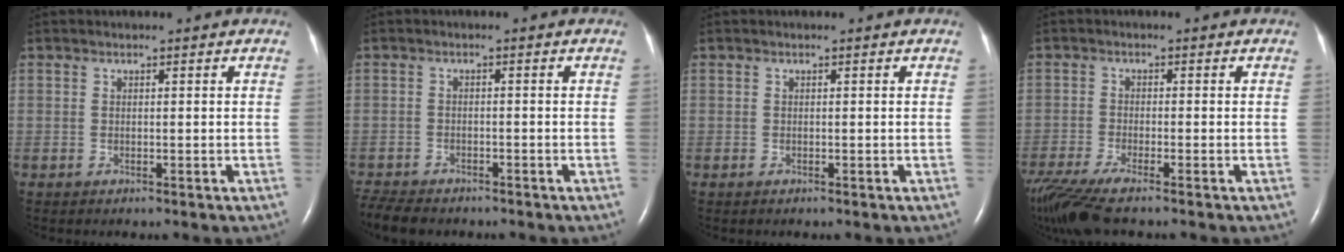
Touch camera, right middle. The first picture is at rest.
{"total": 6.5, "force": [-5.6, 2.1, 2.4], "torque": [-0.044, -0.013, -0.090]}
{"total": 0.0}
{"total": 9.6, "force": [-7.9, 0.1, 5.4], "torque": [-0.109, -0.024, -0.144]}